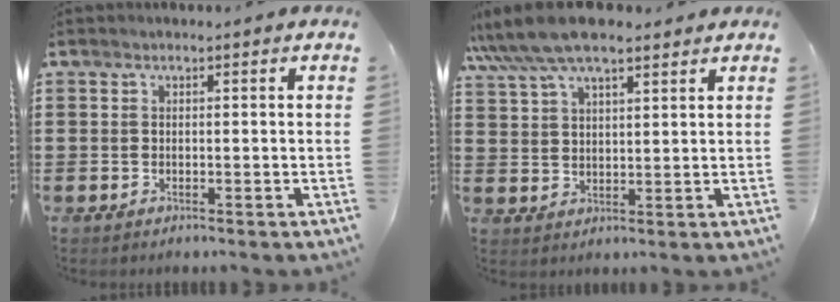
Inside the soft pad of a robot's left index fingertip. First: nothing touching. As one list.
[{"total": 8.4, "force": [6.8, 2.4, 4.3], "torque": [-0.104, -0.008, 0.127]}]